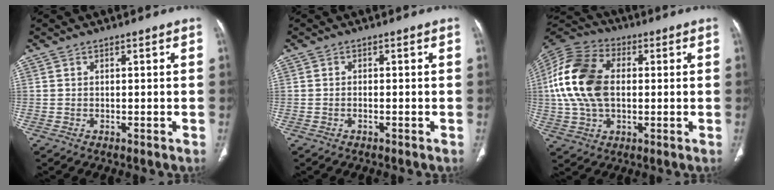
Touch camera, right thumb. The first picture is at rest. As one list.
[{"total": 0.6, "force": [-0.3, 0.2, 0.4], "torque": [-0.010, 0.006, -0.006]}, {"total": 17.5, "force": [1.2, 11.4, 13.2], "torque": [-0.265, 0.020, 0.019]}]